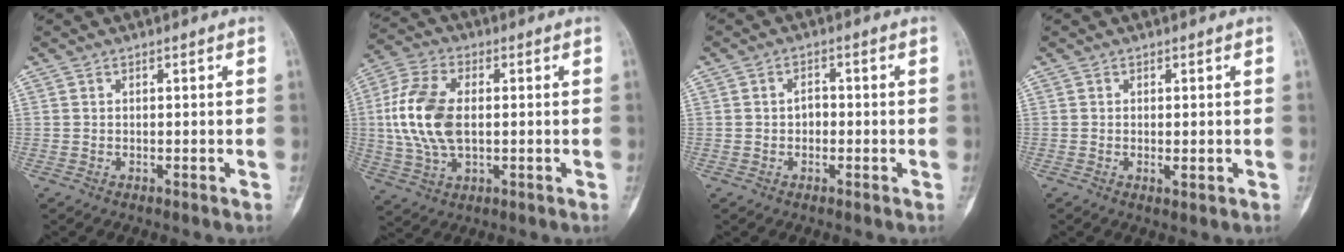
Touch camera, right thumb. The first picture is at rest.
{"total": 13.6, "force": [0.6, 7.8, 11.2], "torque": [-0.238, 0.006, 0.012]}
{"total": 2.1, "force": [-0.3, 1.7, 1.3], "torque": [-0.009, 0.006, -0.011]}
{"total": 1.5, "force": [-0.2, 0.6, 1.3], "torque": [-0.021, -0.004, -0.002]}